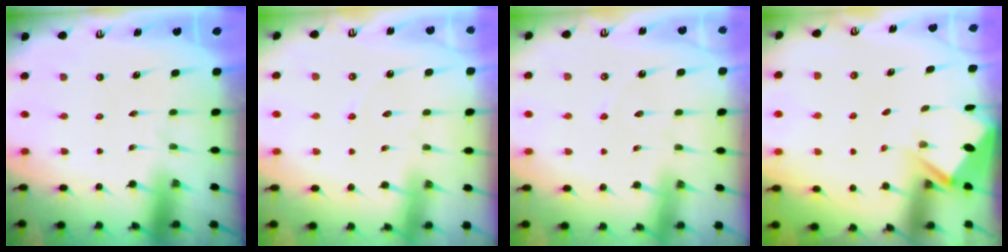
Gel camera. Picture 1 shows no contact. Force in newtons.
{"total": 2.6, "press": 2.6, "slide": 0.3}
{"total": 2.6, "press": 2.6, "slide": 0.3}
{"total": 2.7, "press": 2.7, "slide": 0.4}